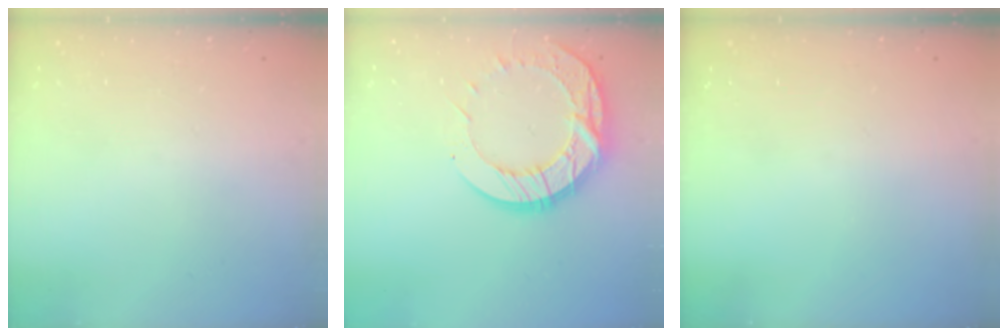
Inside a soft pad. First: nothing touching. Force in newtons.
{"total": 15.6, "press": 15.6, "slide": 1.2}
{"total": 0.0}